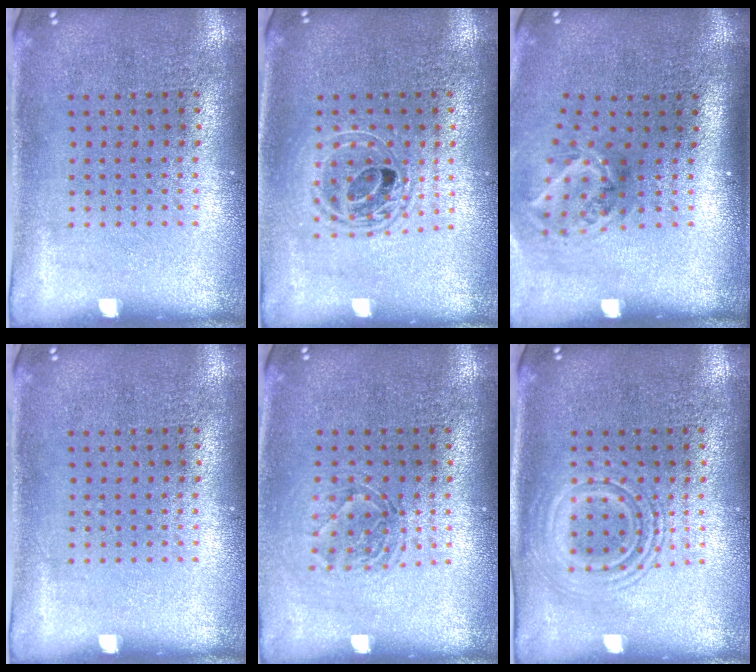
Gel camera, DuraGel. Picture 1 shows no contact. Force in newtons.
{"total": 1.7, "press": 1.4, "slide": 0.9}
{"total": 1.9, "press": 1.2, "slide": 1.5}
{"total": 0.0}
{"total": 1.2, "press": 1.1, "slide": 0.6}
{"total": 2.3, "press": 2.3, "slide": 0.4}